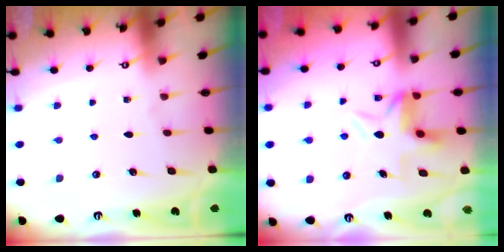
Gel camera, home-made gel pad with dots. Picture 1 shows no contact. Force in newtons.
{"total": 6.3, "press": 6.1, "slide": 1.5}